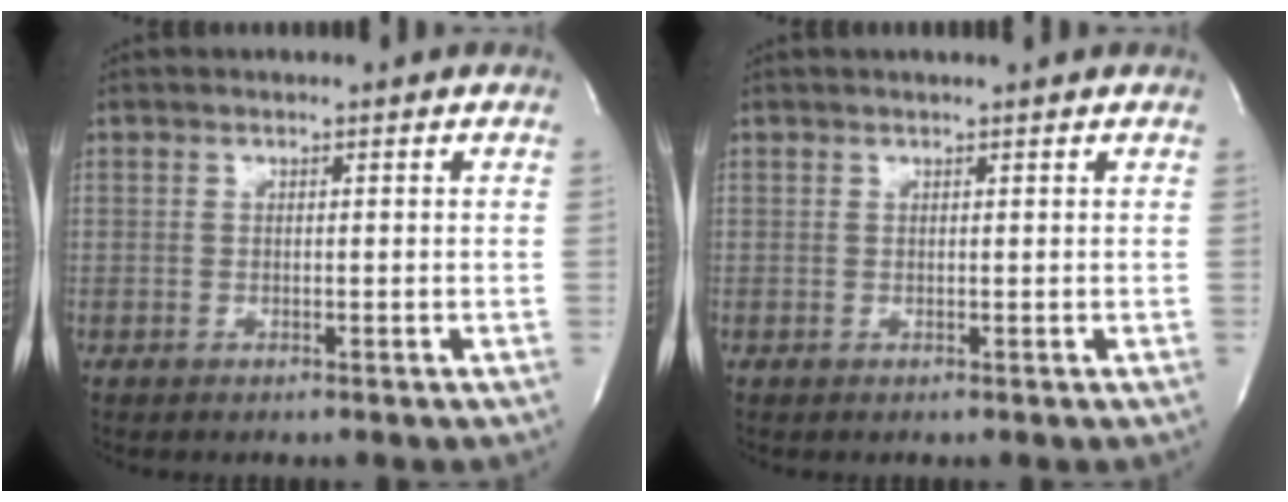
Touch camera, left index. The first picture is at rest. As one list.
[{"total": 1.7, "force": [1.6, 0.0, 0.8], "torque": [-0.008, 0.012, 0.020]}]